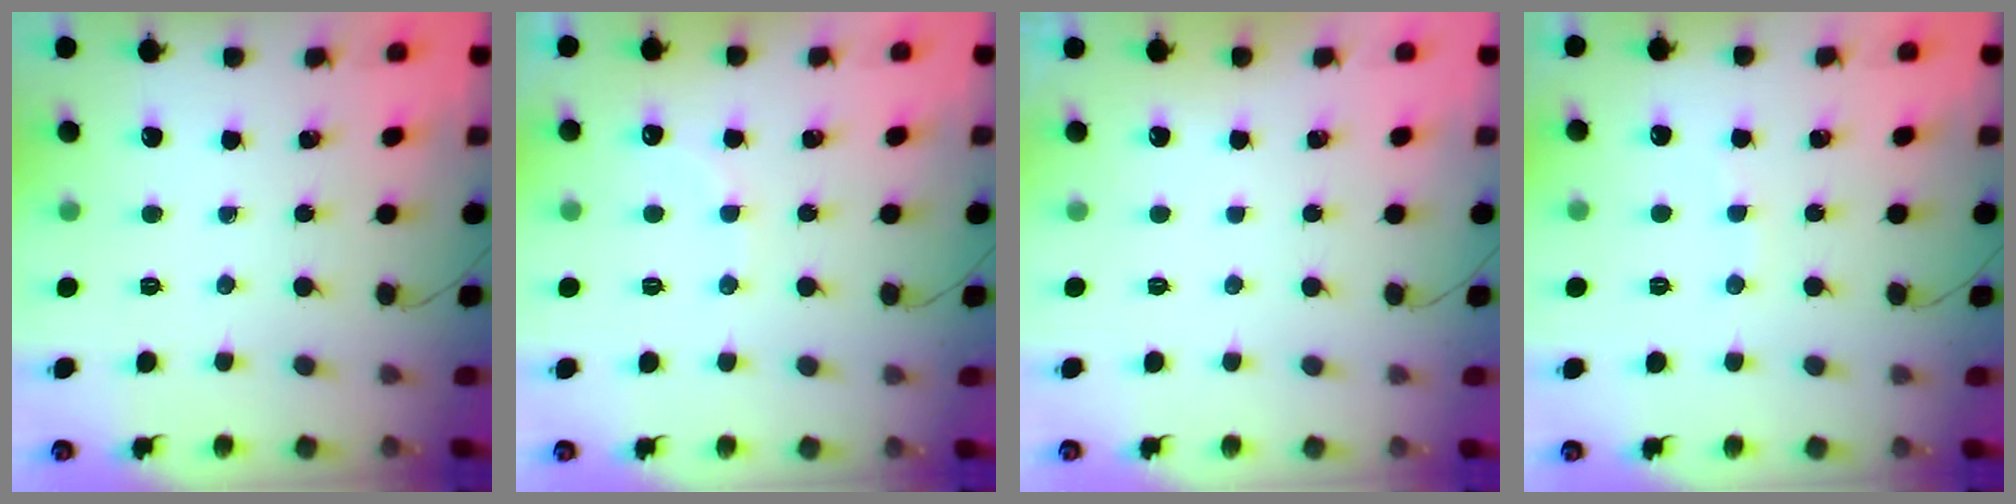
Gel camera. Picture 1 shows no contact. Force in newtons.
{"total": 7.2, "press": 7.1, "slide": 1.3}
{"total": 2.9, "press": 2.9, "slide": 0.1}
{"total": 4.3, "press": 4.2, "slide": 0.8}